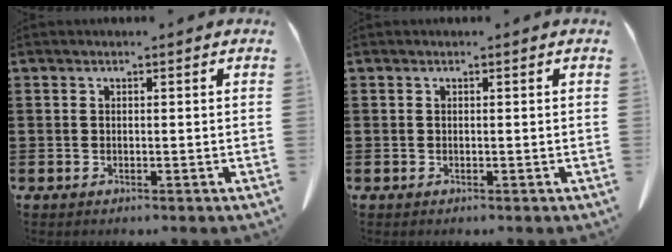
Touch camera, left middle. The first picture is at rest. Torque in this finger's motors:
{"motor_torque": [-0.04, 0.04, 0.00, 0.00]}